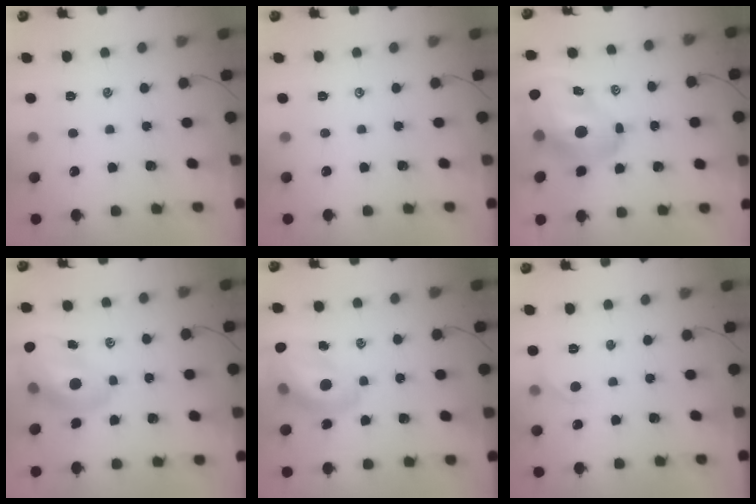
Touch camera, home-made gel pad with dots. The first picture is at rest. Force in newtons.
{"total": 0.0}
{"total": 15.4, "press": 14.7, "slide": 4.6}
{"total": 13.3, "press": 12.7, "slide": 4.0}
{"total": 14.6, "press": 14.0, "slide": 3.9}
{"total": 5.9, "press": 5.6, "slide": 1.6}